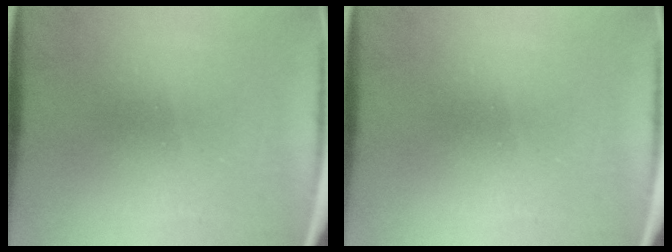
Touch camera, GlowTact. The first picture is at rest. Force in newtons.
{"total": 0.0}